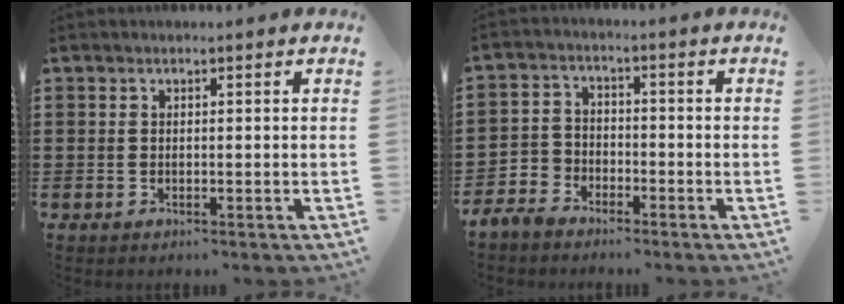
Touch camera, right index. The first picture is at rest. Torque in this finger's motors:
{"motor_torque": [2.14, 0.00, 0.06, 0.04]}